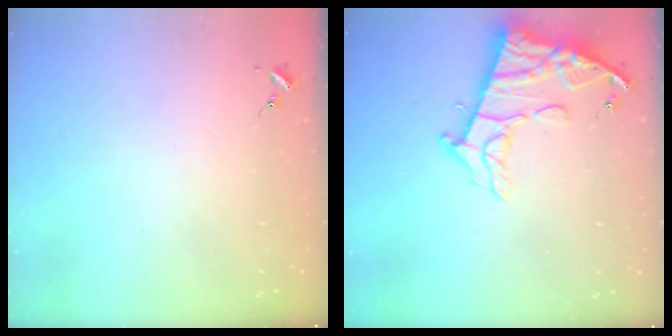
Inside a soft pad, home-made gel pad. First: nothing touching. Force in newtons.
{"total": 14.0, "press": 13.9, "slide": 1.1}